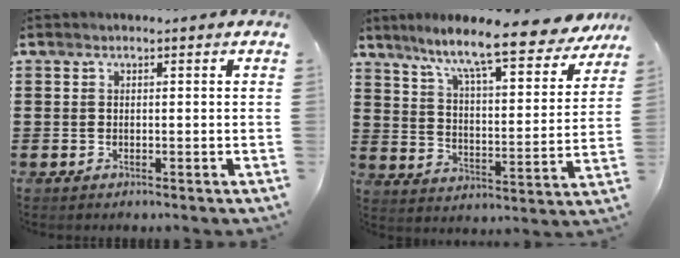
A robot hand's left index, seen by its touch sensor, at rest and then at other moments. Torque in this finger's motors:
{"motor_torque": [1.12, -1.02, 1.05, 0.21]}